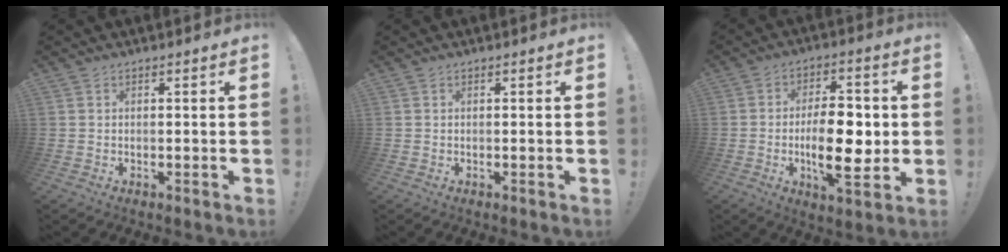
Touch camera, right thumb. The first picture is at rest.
{"total": 0.0}
{"total": 15.6, "force": [-2.1, 6.5, 14.0], "torque": [-0.231, -0.002, -0.041]}